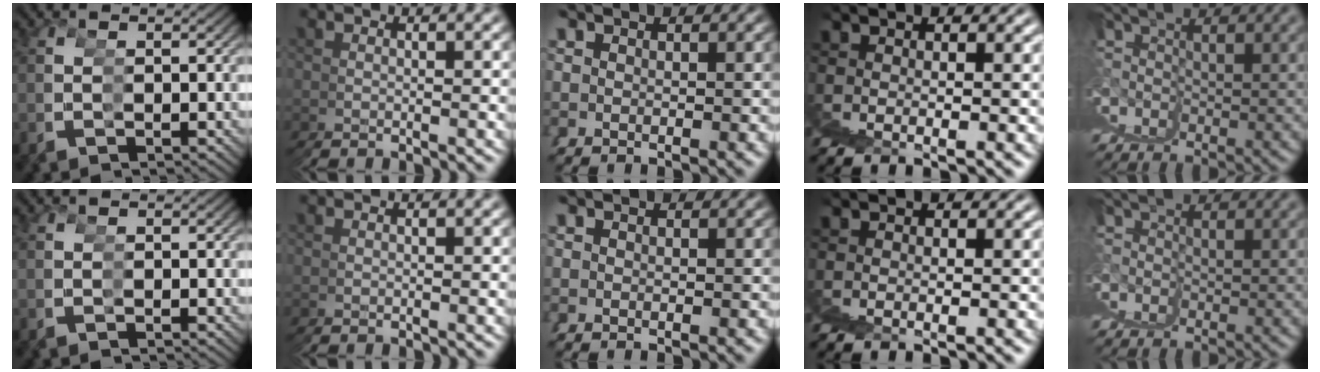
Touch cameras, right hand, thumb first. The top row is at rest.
{}